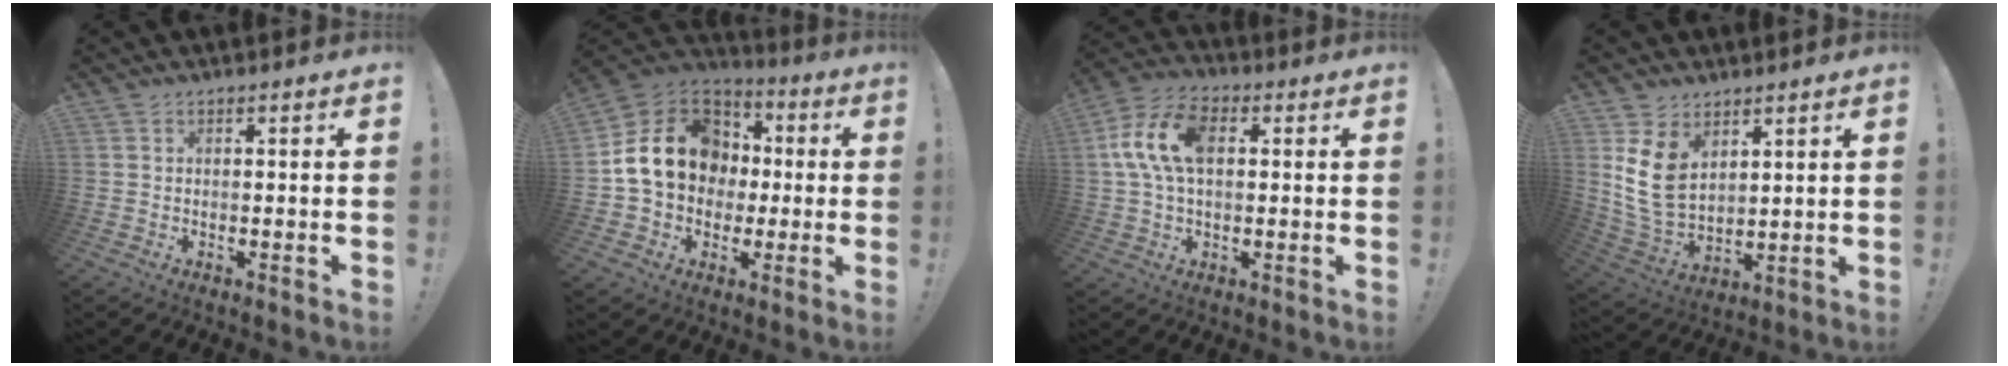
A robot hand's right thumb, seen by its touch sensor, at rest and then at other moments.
{"total": 18.9, "force": [2.2, 15.1, 11.1], "torque": [-0.180, 0.012, 0.056]}
{"total": 13.6, "force": [2.2, 8.1, 10.7], "torque": [-0.209, 0.011, 0.042]}
{"total": 11.8, "force": [4.7, 8.2, 7.0], "torque": [-0.148, -0.028, 0.096]}